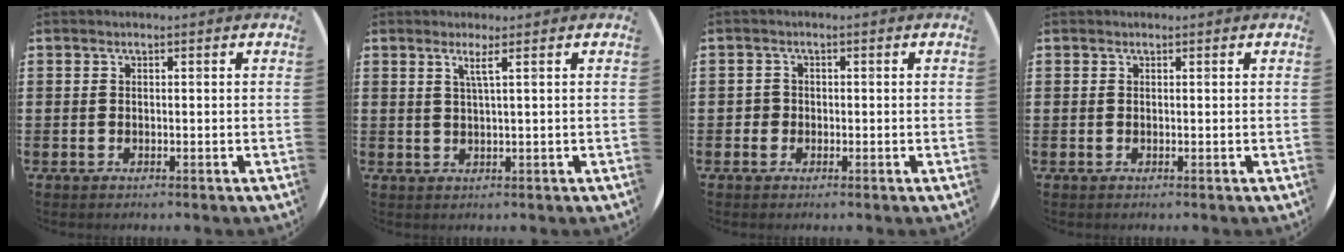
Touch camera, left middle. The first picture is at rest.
{"total": 1.9, "force": [1.0, -0.3, 1.6], "torque": [-0.032, -0.003, 0.015]}
{"total": 1.0, "force": [-0.1, 1.0, 0.1], "torque": [-0.003, 0.007, -0.004]}
{"total": 0.0}